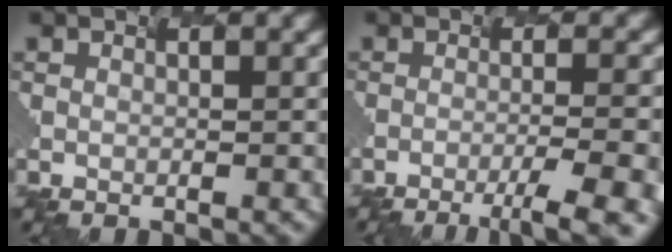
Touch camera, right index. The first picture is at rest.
{"total": 7.4, "force": [-3.6, 1.5, 6.3], "torque": [-0.072, 0.000, -0.037]}